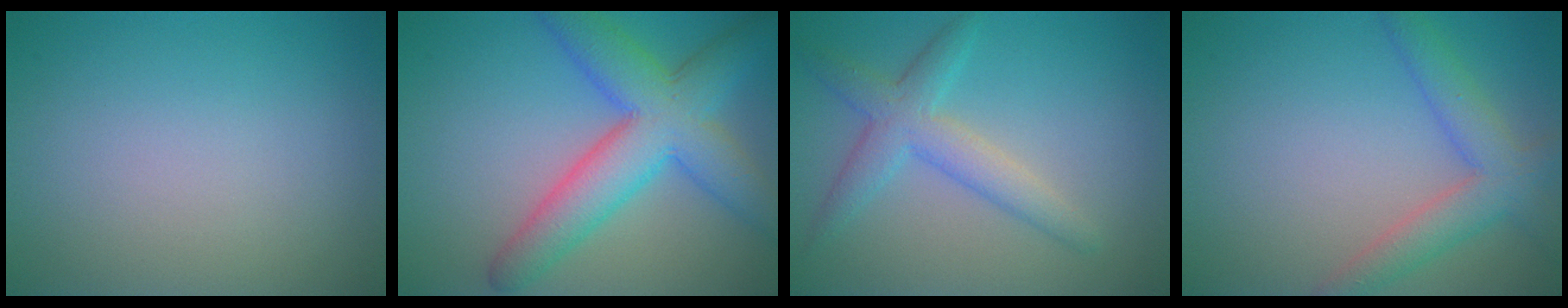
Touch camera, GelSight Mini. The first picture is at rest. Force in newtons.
{"total": 8.0, "press": 8.0, "slide": 0.3}
{"total": 3.8, "press": 3.8, "slide": 0.1}
{"total": 4.1, "press": 4.1, "slide": 0.3}